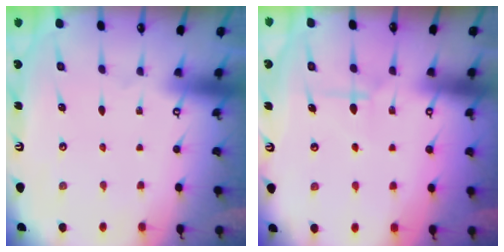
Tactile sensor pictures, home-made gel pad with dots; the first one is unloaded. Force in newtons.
{"total": 6.7, "press": 6.7, "slide": 0.4}